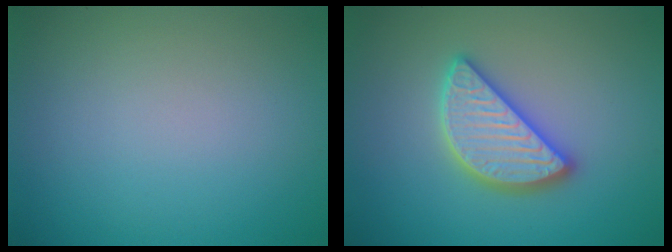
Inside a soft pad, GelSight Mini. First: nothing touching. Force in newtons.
{"total": 4.7, "press": 4.7, "slide": 0.5}